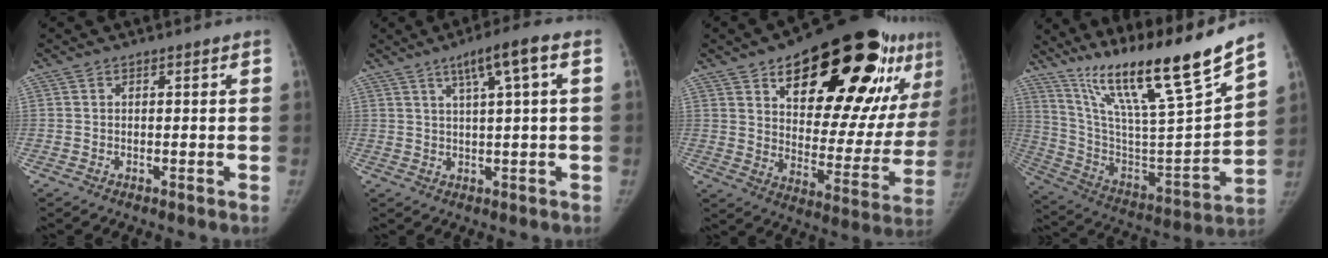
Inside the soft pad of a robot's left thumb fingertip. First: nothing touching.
{"total": 7.5, "force": [3.0, 0.4, 6.8], "torque": [-0.117, 0.007, 0.049]}
{"total": 33.6, "force": [17.6, 14.3, 24.8], "torque": [-0.307, -0.038, 0.264]}
{"total": 26.3, "force": [19.4, 1.8, 17.6], "torque": [-0.271, -0.090, 0.342]}